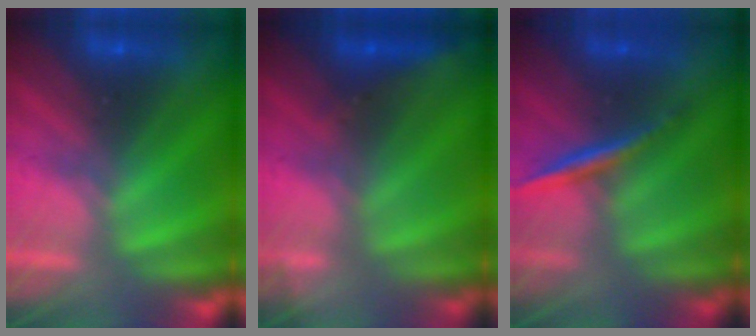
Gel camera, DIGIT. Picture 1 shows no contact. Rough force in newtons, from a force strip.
{"total": 2.9}
{"total": 1.7}